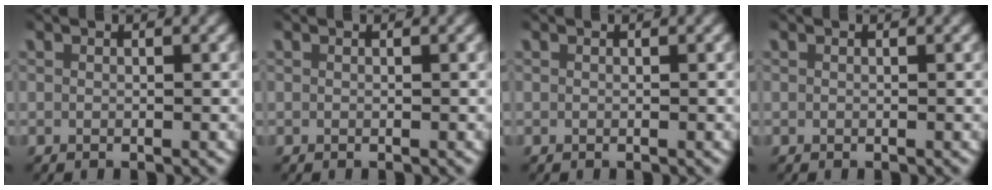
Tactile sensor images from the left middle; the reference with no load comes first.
{"total": 0.0}
{"total": 0.0}
{"total": 0.0}